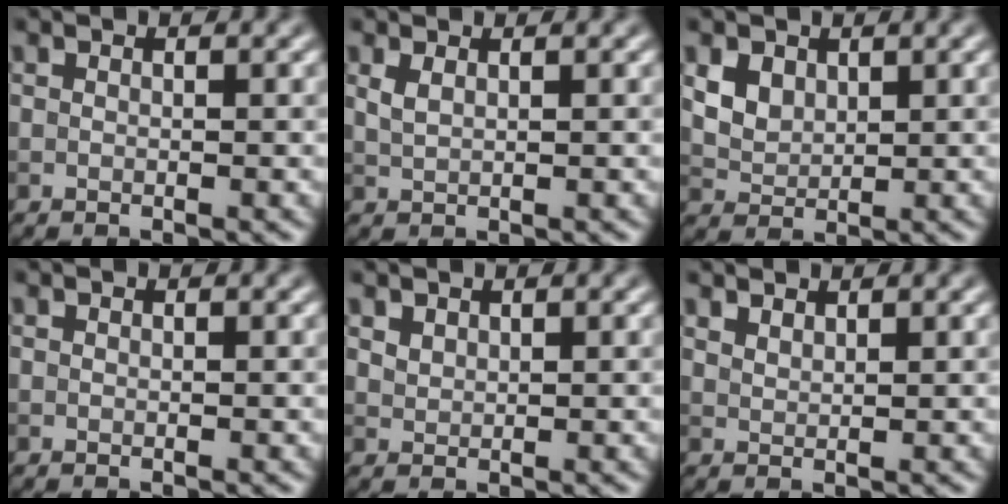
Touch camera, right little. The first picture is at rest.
{"total": 1.0, "force": [0.7, 0.3, 0.7], "torque": [-0.019, 0.001, 0.016]}
{"total": 3.4, "force": [1.7, 2.5, 1.7], "torque": [-0.045, 0.001, 0.039]}
{"total": 0.0}
{"total": 1.2, "force": [0.9, 0.7, 0.3], "torque": [-0.008, -0.001, 0.020]}
{"total": 1.5, "force": [1.5, 0.4, 0.3], "torque": [-0.008, -0.005, 0.032]}